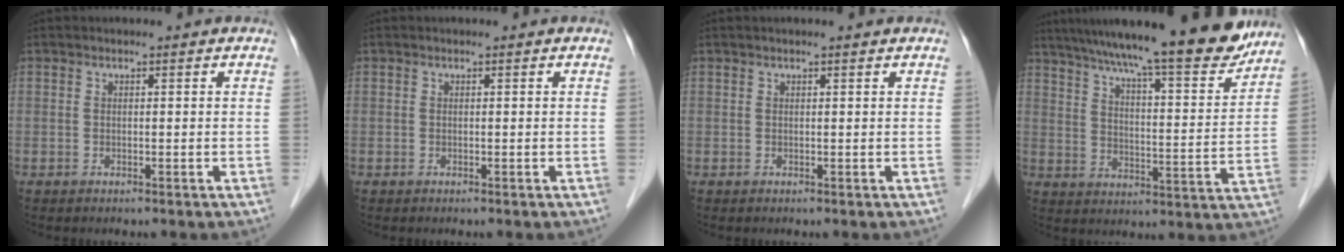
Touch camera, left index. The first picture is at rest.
{"total": 0.0}
{"total": 1.0, "force": [0.8, -0.1, 0.6], "torque": [-0.011, 0.009, 0.016]}
{"total": 21.1, "force": [18.3, 1.3, 10.5], "torque": [-0.167, -0.015, 0.259]}